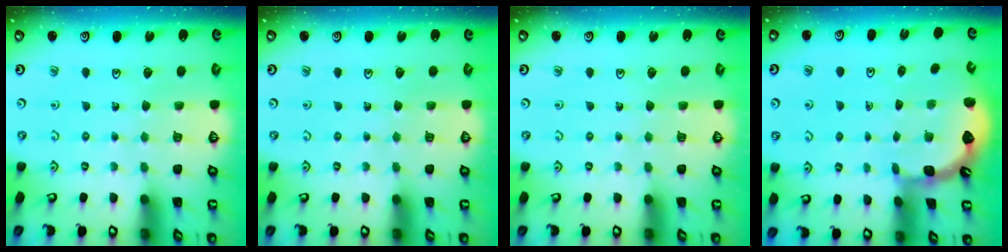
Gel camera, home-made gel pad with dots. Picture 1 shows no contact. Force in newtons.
{"total": 0.0}
{"total": 0.0}
{"total": 1.3, "press": 1.3, "slide": 0.1}